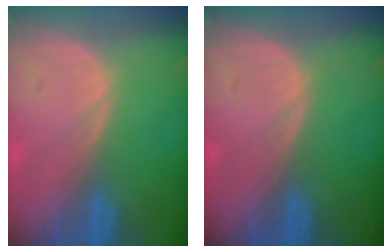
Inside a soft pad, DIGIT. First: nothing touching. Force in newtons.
{"total": 0.0}